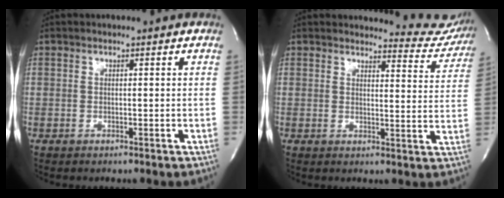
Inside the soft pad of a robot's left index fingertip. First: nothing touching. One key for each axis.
{"total": 9.8, "fx": 9.7, "fy": 1.7, "fz": -0.2, "tx": 0.026, "ty": -0.066, "tz": 0.083}